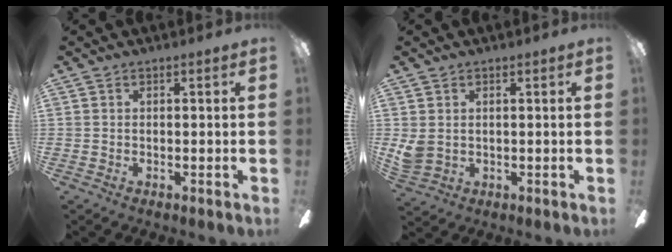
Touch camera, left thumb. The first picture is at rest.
{"total": 3.9, "force": [1.4, 3.1, 1.8], "torque": [-0.035, -0.003, 0.028]}